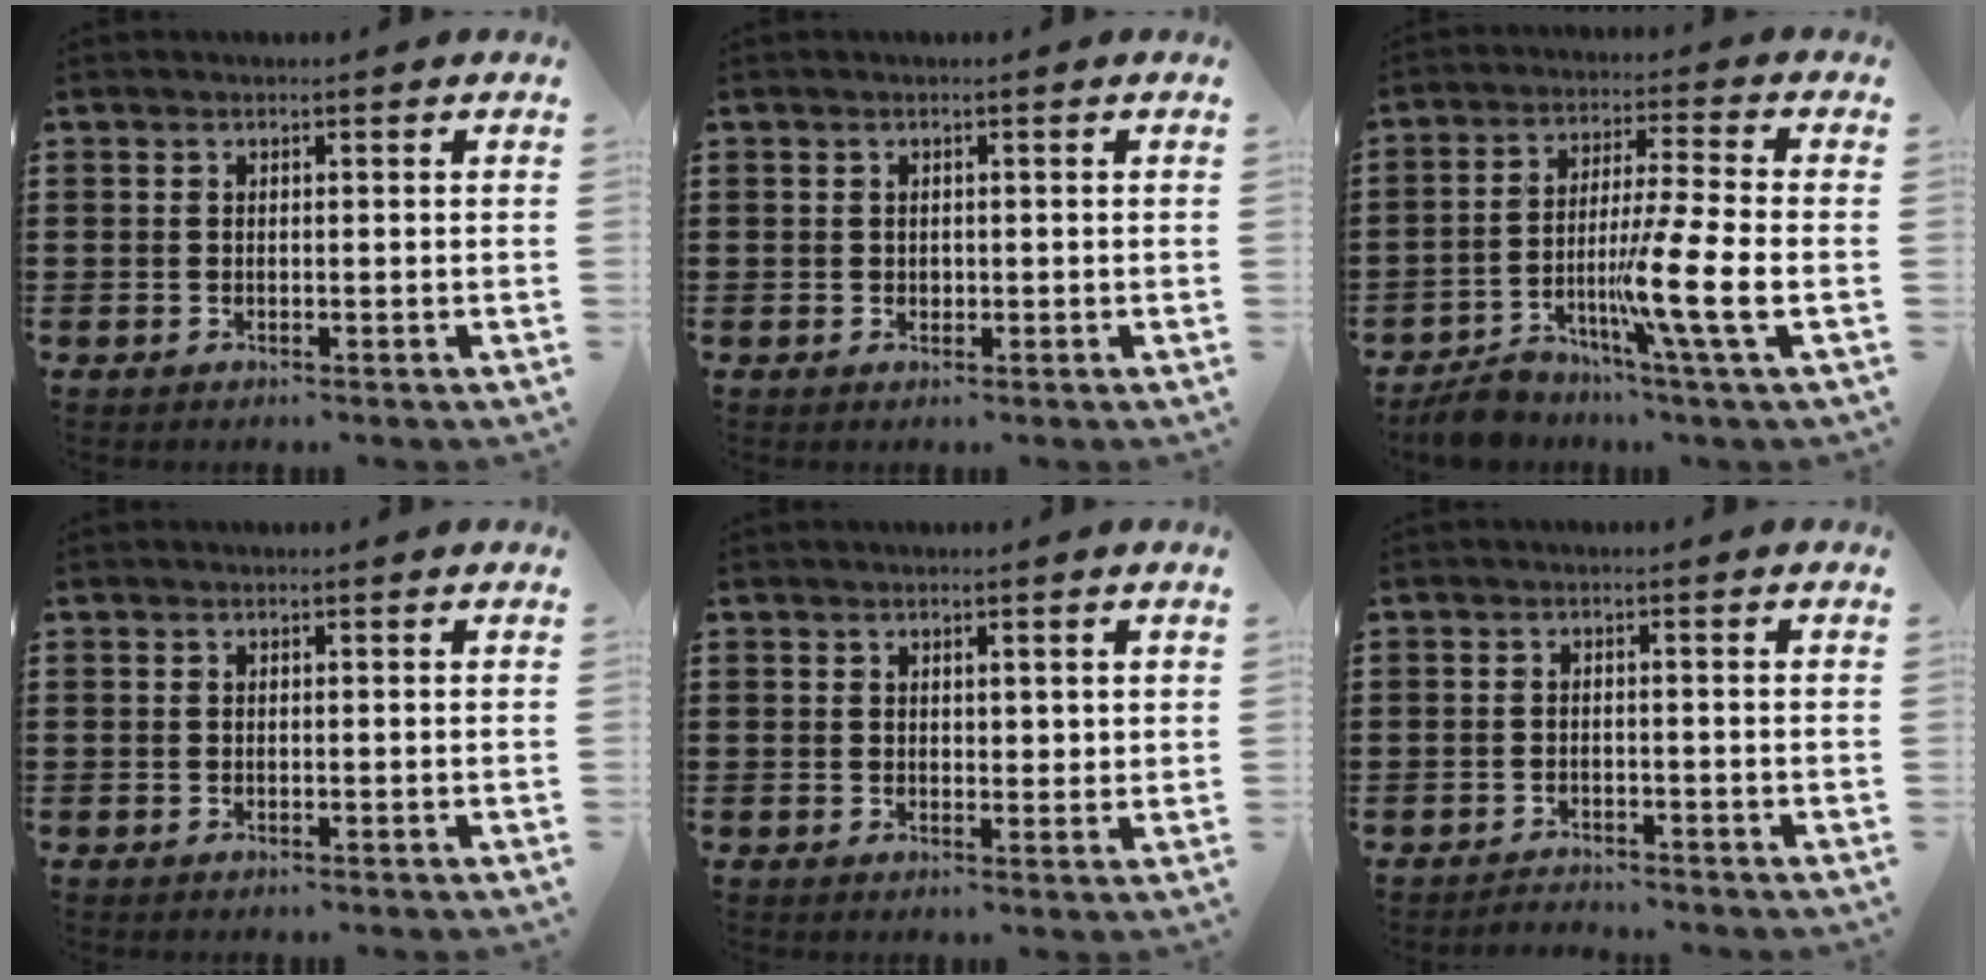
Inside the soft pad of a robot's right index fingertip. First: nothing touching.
{"total": 0.7, "force": [0.1, 0.6, 0.3], "torque": [-0.007, 0.004, 0.003]}
{"total": 10.7, "force": [-4.6, 0.4, 9.6], "torque": [-0.182, -0.004, -0.085]}
{"total": 0.0}
{"total": 1.4, "force": [0.9, 0.8, 0.7], "torque": [-0.007, 0.002, 0.015]}
{"total": 1.7, "force": [-1.7, 0.2, 0.0], "torque": [-0.006, 0.001, -0.037]}